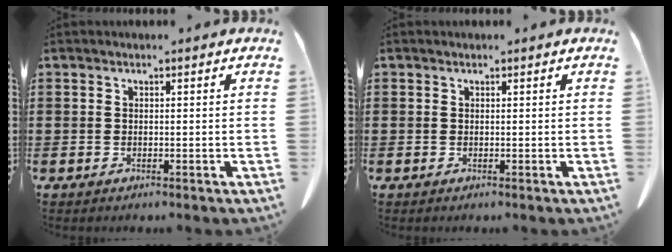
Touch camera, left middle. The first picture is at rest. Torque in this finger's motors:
{"motor_torque": [-0.06, 0.04, 0.03, 0.00]}